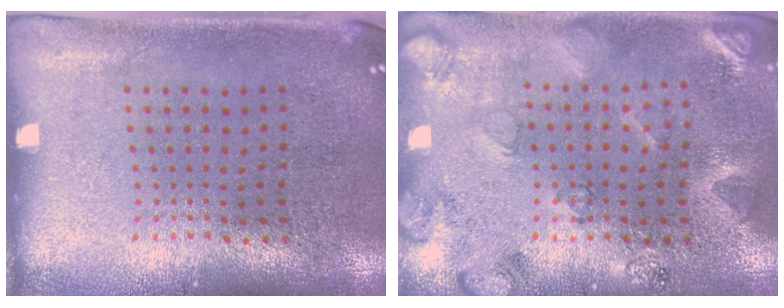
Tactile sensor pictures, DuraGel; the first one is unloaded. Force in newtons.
{"total": 2.1, "press": 2.1, "slide": 0.5}